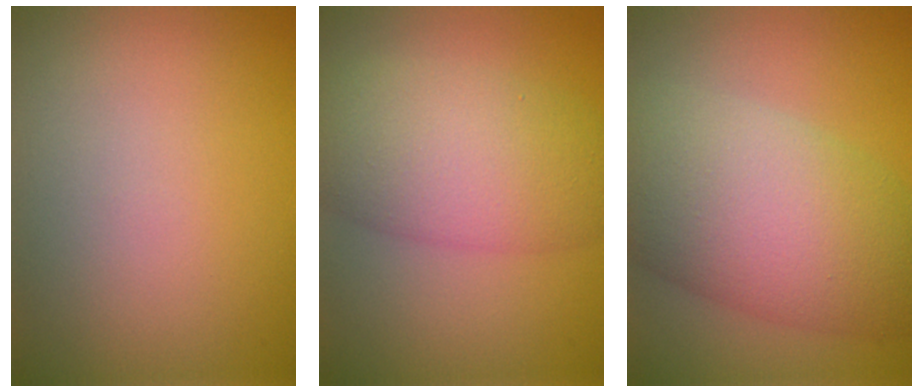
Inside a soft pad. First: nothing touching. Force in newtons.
{"total": 7.5, "press": 7.5, "slide": 0.2}
{"total": 10.4, "press": 10.4, "slide": 0.2}